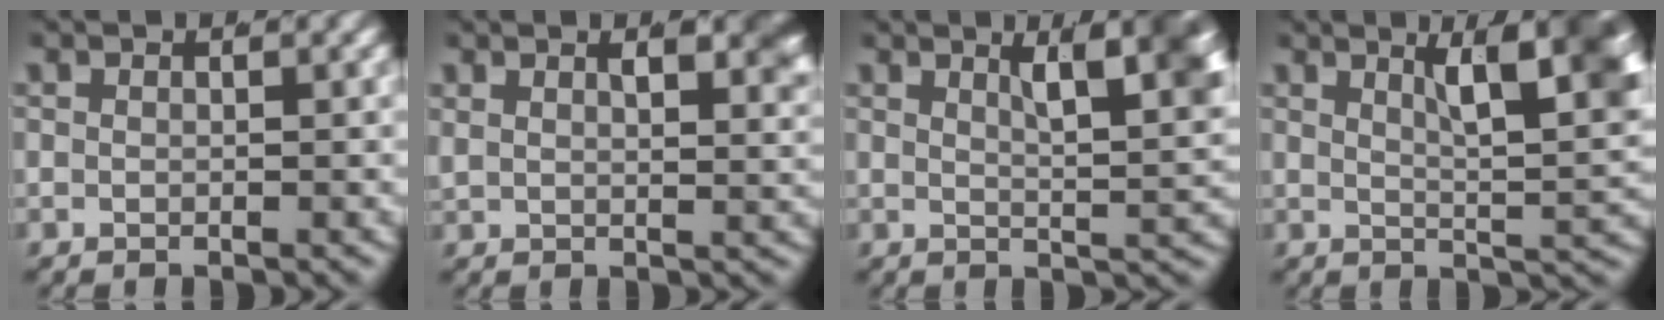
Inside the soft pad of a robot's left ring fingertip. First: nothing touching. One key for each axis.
{"total": 4.2, "fx": 1.9, "fy": 1.2, "fz": 3.6, "tx": -0.029, "ty": -0.002, "tz": 0.034}
{"total": 7.8, "fx": 3.1, "fy": 2.4, "fz": 6.8, "tx": -0.069, "ty": -0.002, "tz": 0.049}
{"total": 9.9, "fx": 3.3, "fy": 3.4, "fz": 8.7, "tx": -0.093, "ty": -0.004, "tz": 0.053}